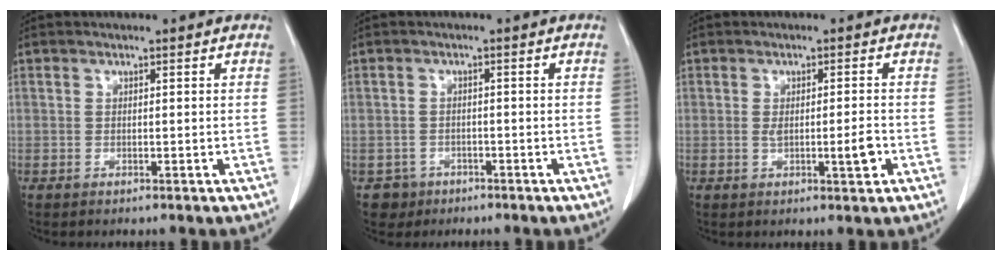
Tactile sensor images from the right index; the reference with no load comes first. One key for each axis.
{"total": 2.6, "fx": -1.4, "fy": 2.2, "fz": -0.3, "tx": 0.009, "ty": 0.013, "tz": -0.023}
{"total": 3.8, "fx": -0.8, "fy": 0.7, "fz": 3.7, "tx": -0.060, "ty": -0.003, "tz": -0.008}